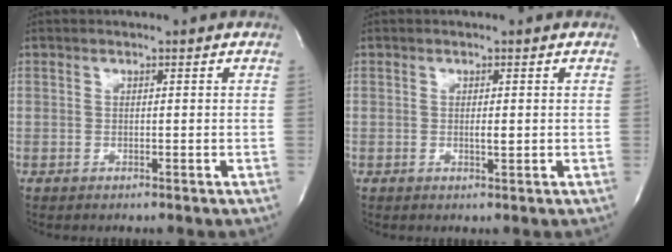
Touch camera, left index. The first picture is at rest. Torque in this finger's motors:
{"motor_torque": [0.15, 0.05, 0.01, 0.00]}